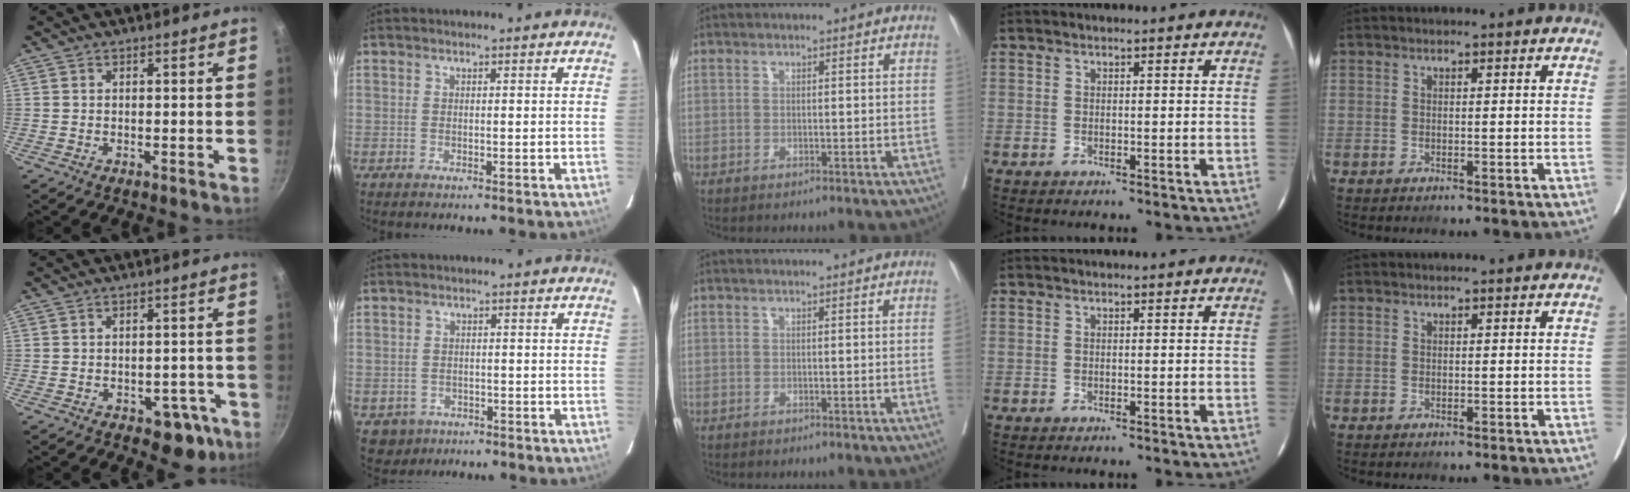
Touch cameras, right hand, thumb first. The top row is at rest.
{"thumb": {"total": 6.4, "force": [-3.6, 3.7, 3.8], "torque": [-0.018, 0.027, -0.040]}, "index": {"total": 4.3, "force": [-1.8, 3.9, 0.4], "torque": [-0.009, 0.006, -0.021]}, "middle": {"total": 0.7, "force": [-0.1, -0.3, 0.6], "torque": [-0.007, 0.000, -0.002]}}